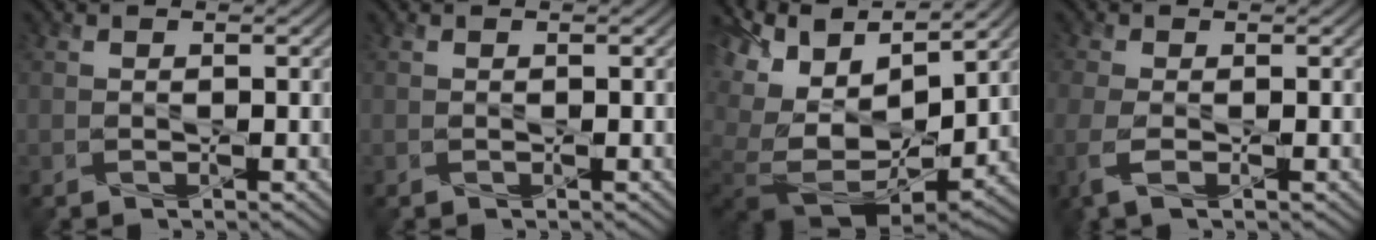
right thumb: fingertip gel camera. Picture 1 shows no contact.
{"total": 0.0}
{"total": 15.5, "force": [2.7, 10.2, 11.3], "torque": [-0.231, -0.013, 0.097]}
{"total": 3.3, "force": [-1.0, 1.4, 2.8], "torque": [-0.081, -0.009, -0.023]}